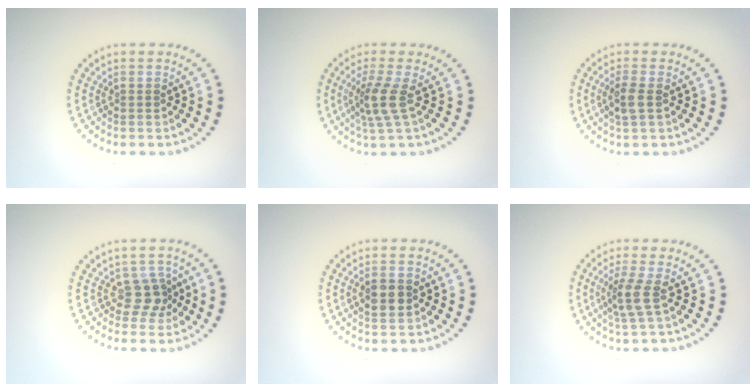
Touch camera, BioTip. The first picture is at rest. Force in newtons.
{"total": 2.8, "press": 2.1, "slide": 1.8}
{"total": 2.0, "press": 1.9, "slide": 0.6}
{"total": 2.3, "press": 1.9, "slide": 1.3}
{"total": 2.3, "press": 2.3, "slide": 0.1}
{"total": 2.6, "press": 2.1, "slide": 1.6}